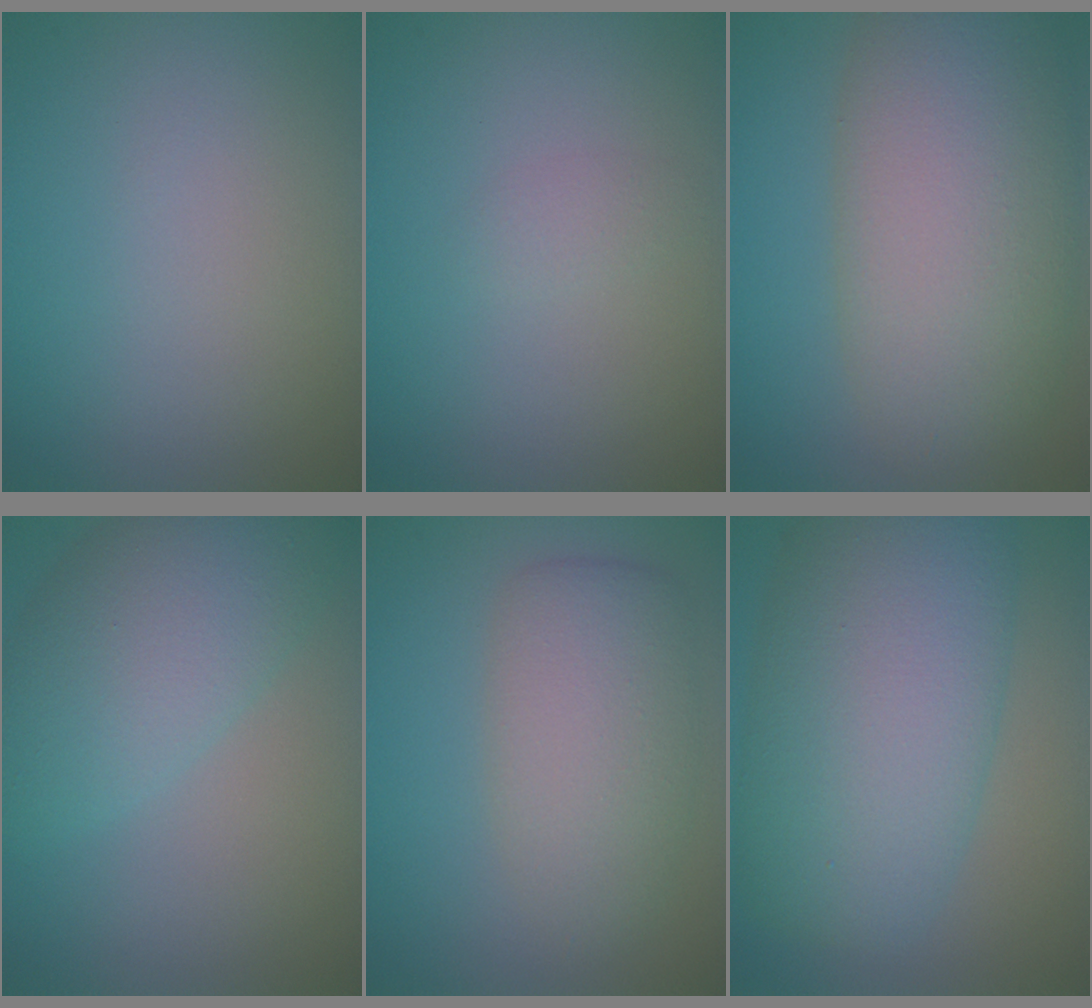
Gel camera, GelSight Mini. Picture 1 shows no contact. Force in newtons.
{"total": 0.8, "press": 0.8, "slide": 0.0}
{"total": 10.3, "press": 10.2, "slide": 0.7}
{"total": 6.5, "press": 6.5, "slide": 0.2}
{"total": 5.1, "press": 5.0, "slide": 0.5}
{"total": 11.3, "press": 11.2, "slide": 0.6}